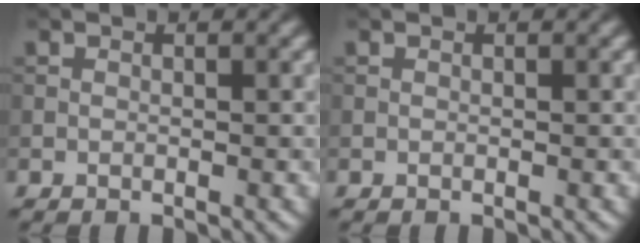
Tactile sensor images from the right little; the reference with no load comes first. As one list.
[{"total": 0.0}]